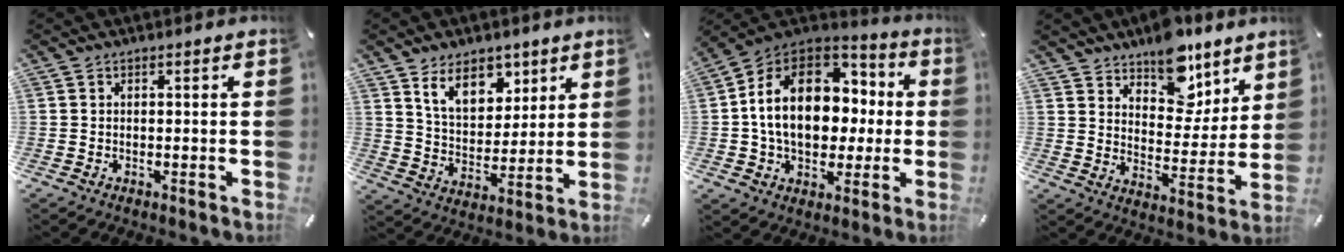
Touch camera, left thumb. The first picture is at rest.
{"total": 11.1, "force": [7.2, 7.1, 4.6], "torque": [-0.083, -0.028, 0.132]}
{"total": 20.5, "force": [1.4, 15.0, 14.0], "torque": [-0.259, 0.007, 0.023]}
{"total": 13.2, "force": [10.5, 6.8, 4.4], "torque": [-0.054, -0.086, 0.192]}